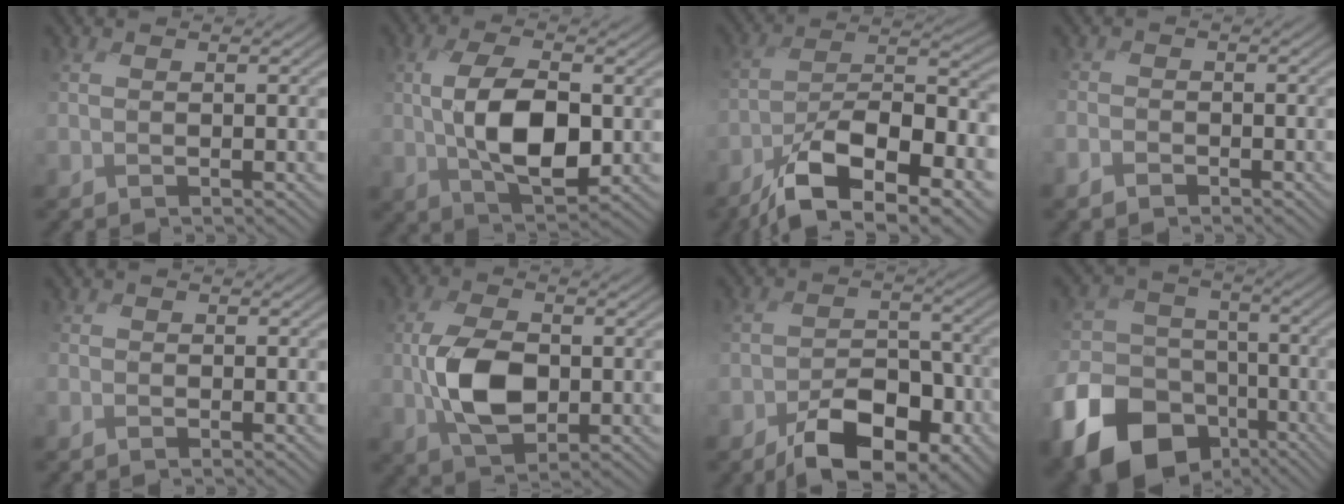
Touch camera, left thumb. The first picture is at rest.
{"total": 9.1, "force": [-0.6, 4.8, 7.7], "torque": [-0.159, -0.009, -0.011]}
{"total": 13.3, "force": [-8.3, 4.8, 9.3], "torque": [-0.159, -0.012, -0.156]}
{"total": 1.9, "force": [-1.6, 0.7, -0.6], "torque": [0.021, -0.002, -0.041]}
{"total": 1.1, "force": [-0.7, -0.1, -0.8], "torque": [0.022, -0.006, -0.021]}
{"total": 7.4, "force": [-1.4, 4.4, 5.8], "torque": [-0.135, -0.002, -0.034]}
{"total": 9.5, "force": [-5.9, 5.0, 5.5], "torque": [-0.082, -0.017, -0.098]}
{"total": 18.8, "force": [-10.8, 13.7, 7.0], "torque": [-0.176, -0.070, -0.187]}